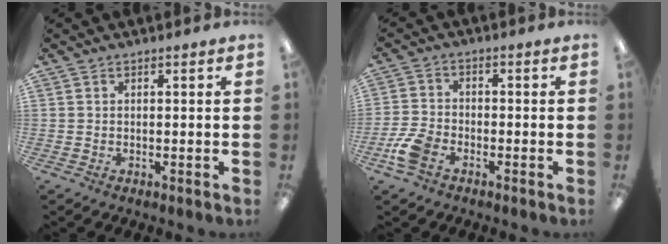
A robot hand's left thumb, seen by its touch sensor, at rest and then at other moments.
{"total": 6.6, "force": [-3.7, 4.0, 3.8], "torque": [-0.086, 0.012, -0.071]}